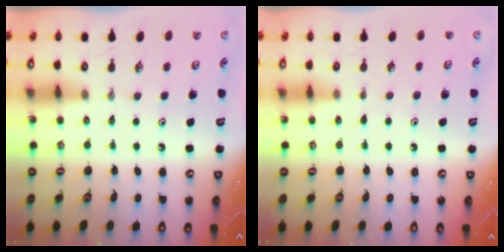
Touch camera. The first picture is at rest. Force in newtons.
{"total": 2.0, "press": 2.0, "slide": 0.2}